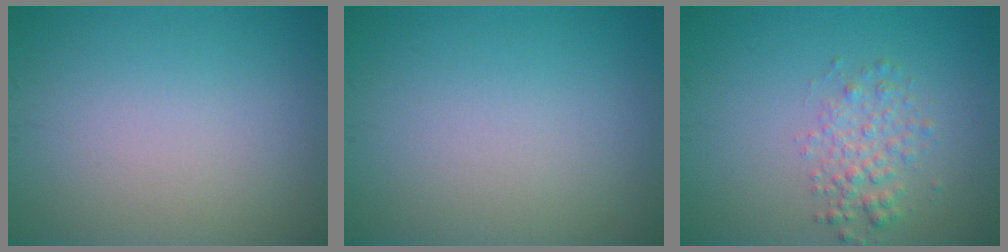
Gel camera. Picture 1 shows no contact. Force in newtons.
{"total": 0.0}
{"total": 2.4, "press": 2.4, "slide": 0.1}